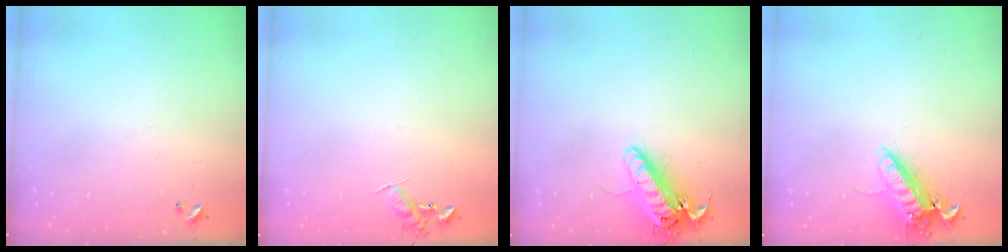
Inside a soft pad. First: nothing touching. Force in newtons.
{"total": 7.2, "press": 7.2, "slide": 0.9}
{"total": 16.4, "press": 16.2, "slide": 2.7}
{"total": 12.8, "press": 12.7, "slide": 1.8}